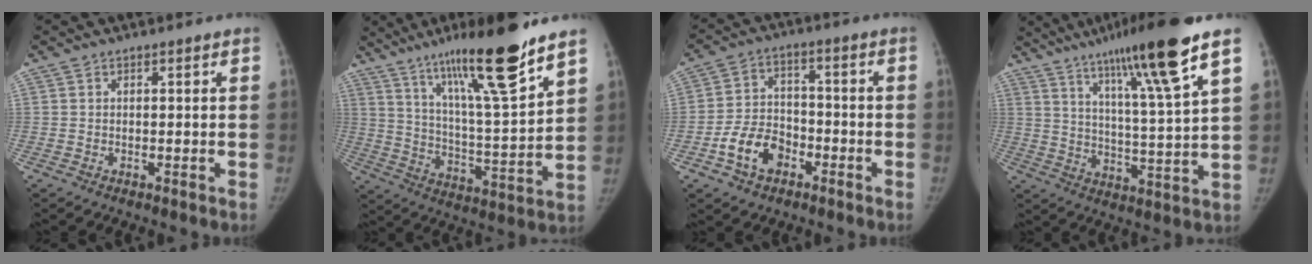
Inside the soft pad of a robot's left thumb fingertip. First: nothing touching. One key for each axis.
{"total": 20.7, "fx": 14.2, "fy": 2.0, "fz": 15.0, "tx": -0.230, "ty": -0.070, "tz": 0.241}
{"total": 9.3, "fx": -4.5, "fy": 6.5, "fz": 4.9, "tx": -0.072, "ty": 0.032, "tz": -0.079}
{"total": 17.9, "fx": 11.1, "fy": 0.3, "fz": 14.0, "tx": -0.215, "ty": -0.049, "tz": 0.177}